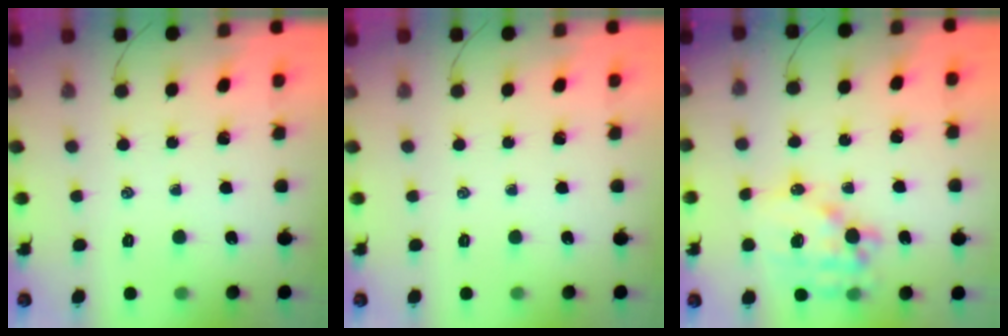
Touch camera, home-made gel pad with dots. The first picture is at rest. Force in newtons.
{"total": 0.0}
{"total": 14.4, "press": 14.1, "slide": 3.0}